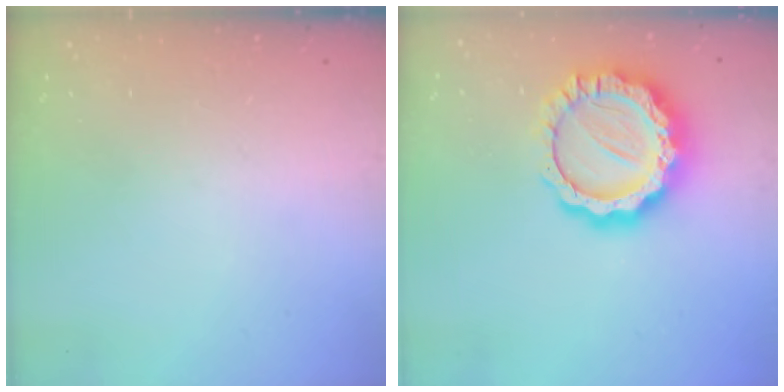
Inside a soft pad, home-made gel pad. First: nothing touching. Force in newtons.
{"total": 15.8, "press": 15.8, "slide": 1.0}